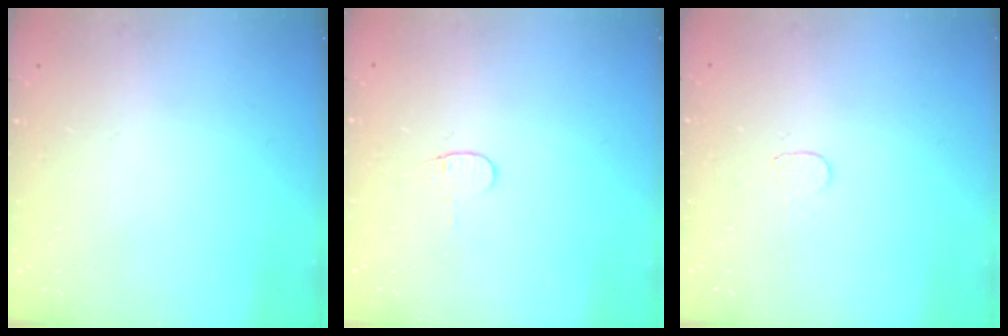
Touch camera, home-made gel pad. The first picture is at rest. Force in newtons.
{"total": 3.2, "press": 3.1, "slide": 0.4}
{"total": 3.0, "press": 3.0, "slide": 0.3}